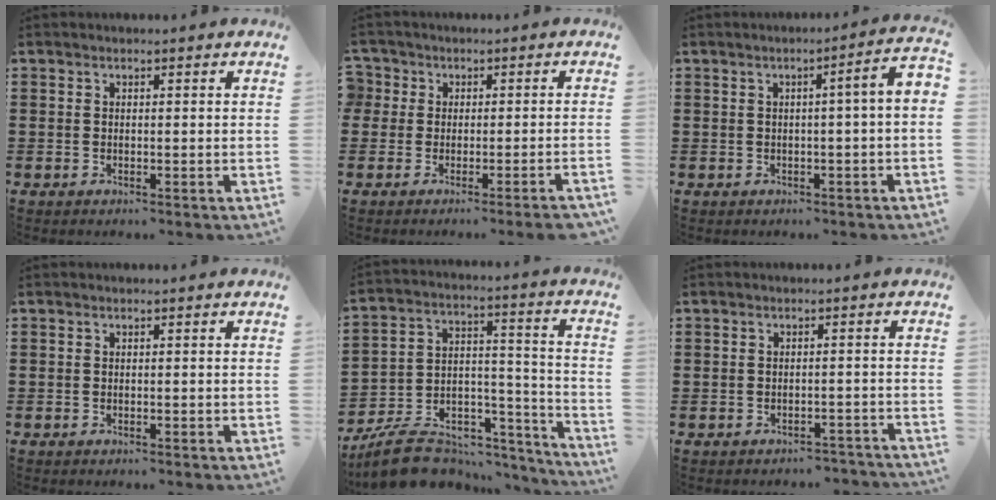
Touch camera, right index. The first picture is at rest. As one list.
[{"total": 2.0, "force": [-1.6, 1.1, 0.3], "torque": [-0.012, 0.007, -0.036]}, {"total": 3.4, "force": [-0.5, -0.1, 3.4], "torque": [-0.050, -0.007, -0.014]}, {"total": 0.0}, {"total": 9.5, "force": [-8.0, 3.8, 3.2], "torque": [-0.060, 0.021, -0.149]}, {"total": 2.0, "force": [-2.0, 0.4, 0.0], "torque": [-0.007, 0.000, -0.042]}]